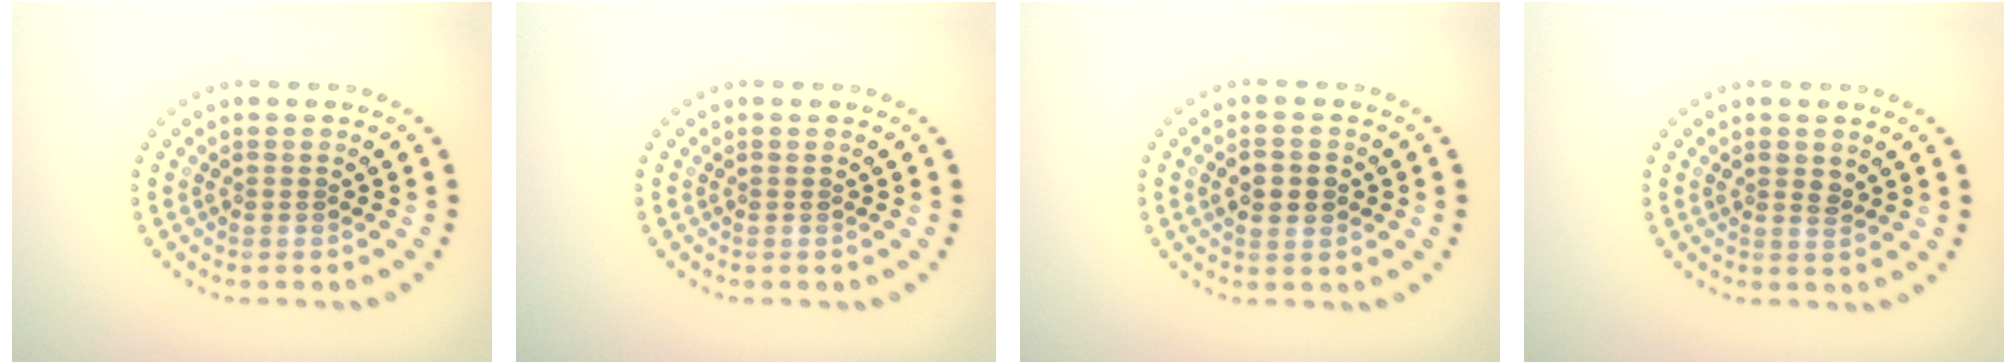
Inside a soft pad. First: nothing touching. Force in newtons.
{"total": 0.0}
{"total": 3.2, "press": 3.2, "slide": 0.2}
{"total": 1.1, "press": 1.1, "slide": 0.4}